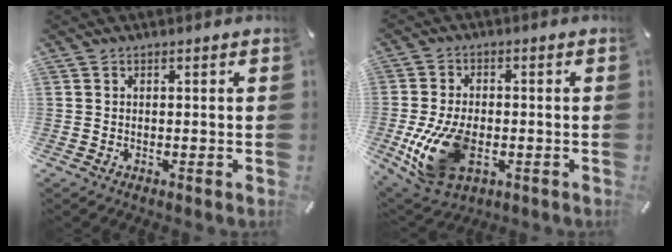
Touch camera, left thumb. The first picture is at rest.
{"total": 14.5, "force": [-3.4, 9.2, 10.7], "torque": [-0.227, -0.005, -0.059]}